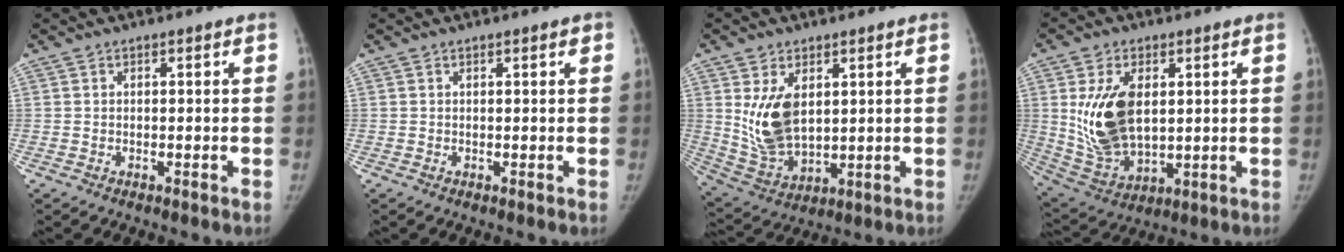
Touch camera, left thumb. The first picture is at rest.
{"total": 0.9, "force": [0.6, 0.1, 0.7], "torque": [-0.007, -0.001, 0.007]}
{"total": 11.3, "force": [2.9, 6.8, 8.6], "torque": [-0.145, -0.023, 0.075]}
{"total": 14.8, "force": [2.6, 8.8, 11.6], "torque": [-0.204, -0.020, 0.066]}